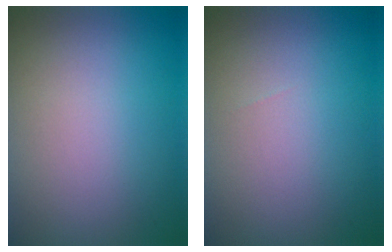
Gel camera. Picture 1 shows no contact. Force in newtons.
{"total": 0.0}